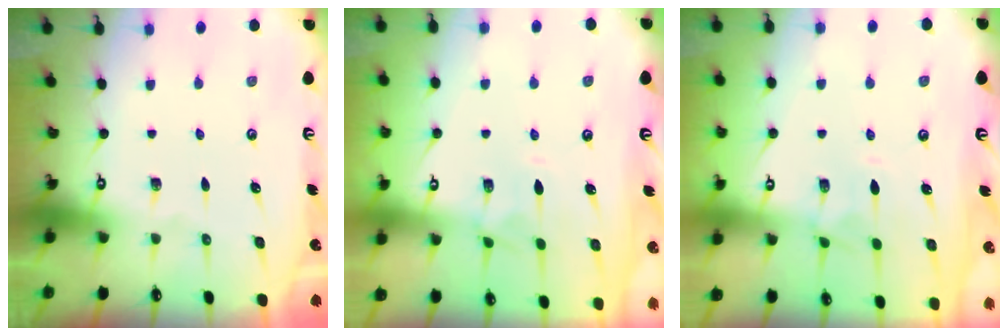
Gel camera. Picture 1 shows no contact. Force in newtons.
{"total": 2.6, "press": 2.5, "slide": 0.6}
{"total": 2.6, "press": 2.5, "slide": 0.6}